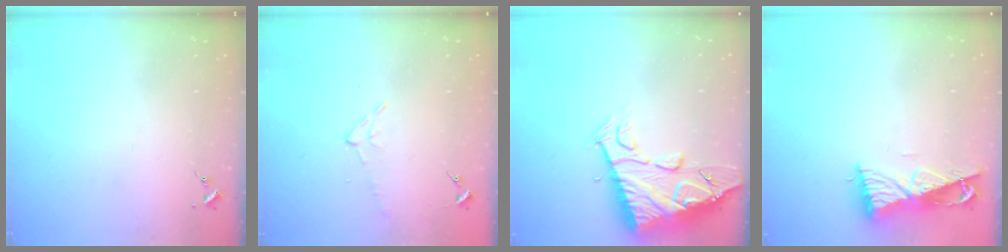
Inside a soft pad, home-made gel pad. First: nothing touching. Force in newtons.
{"total": 4.7, "press": 4.7, "slide": 0.5}
{"total": 15.0, "press": 14.9, "slide": 1.4}
{"total": 8.5, "press": 8.4, "slide": 1.0}